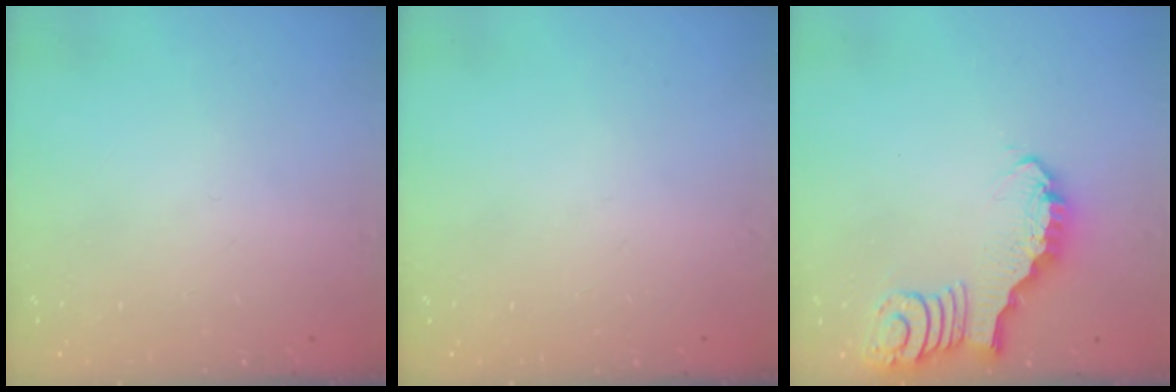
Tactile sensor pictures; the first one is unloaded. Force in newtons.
{"total": 0.0}
{"total": 2.7, "press": 2.7, "slide": 0.2}